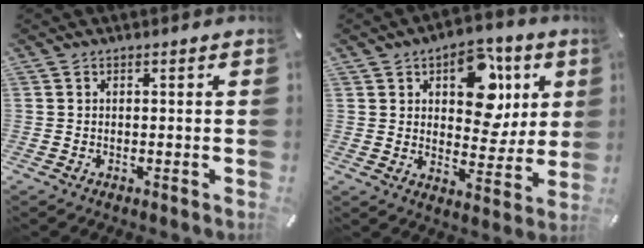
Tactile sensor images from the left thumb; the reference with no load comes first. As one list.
[{"total": 15.1, "force": [5.9, 10.0, 9.6], "torque": [-0.117, -0.020, 0.101]}]